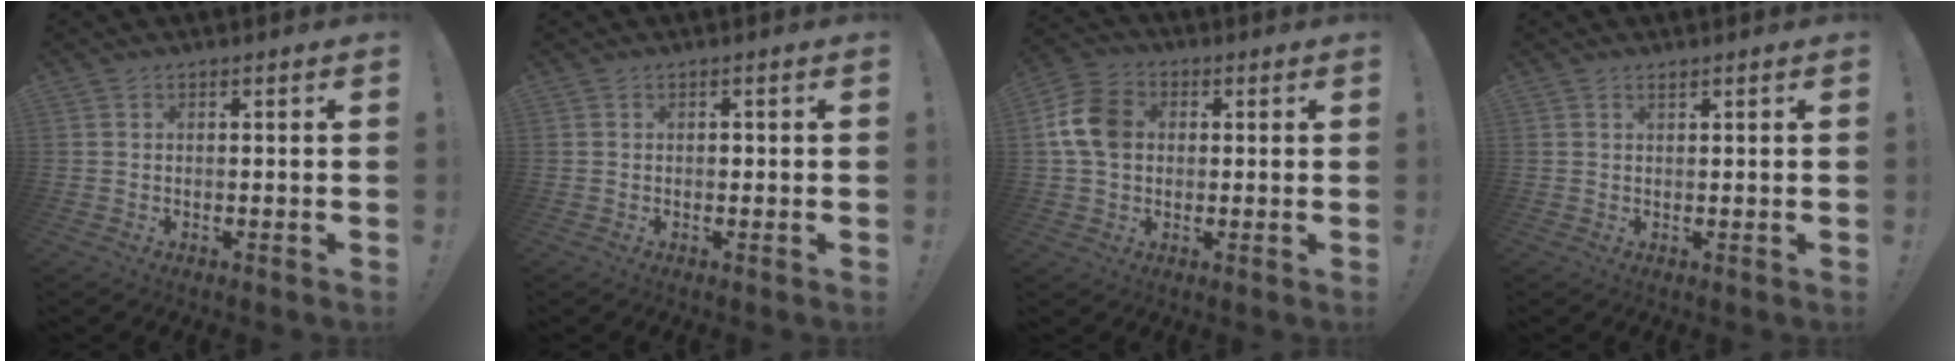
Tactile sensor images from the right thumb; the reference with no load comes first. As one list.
[{"total": 0.7, "force": [-0.4, 0.6, 0.1], "torque": [-0.004, 0.001, -0.007]}, {"total": 11.7, "force": [1.7, 9.0, 7.2], "torque": [-0.120, 0.013, 0.037]}, {"total": 1.0, "force": [0.8, 0.3, 0.4], "torque": [-0.001, -0.003, 0.014]}]